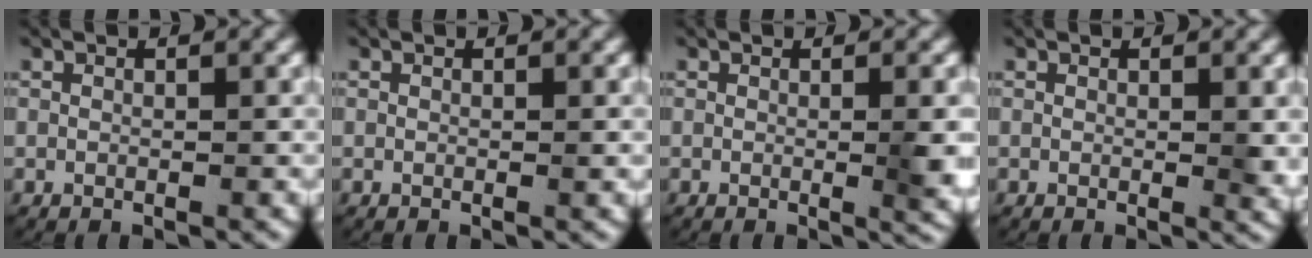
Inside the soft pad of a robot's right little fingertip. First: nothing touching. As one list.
[{"total": 0.0}, {"total": 2.2, "force": [-0.1, 0.2, 2.2], "torque": [-0.026, -0.002, -0.004]}, {"total": 1.2, "force": [0.2, 0.2, 1.2], "torque": [-0.014, -0.005, 0.001]}]